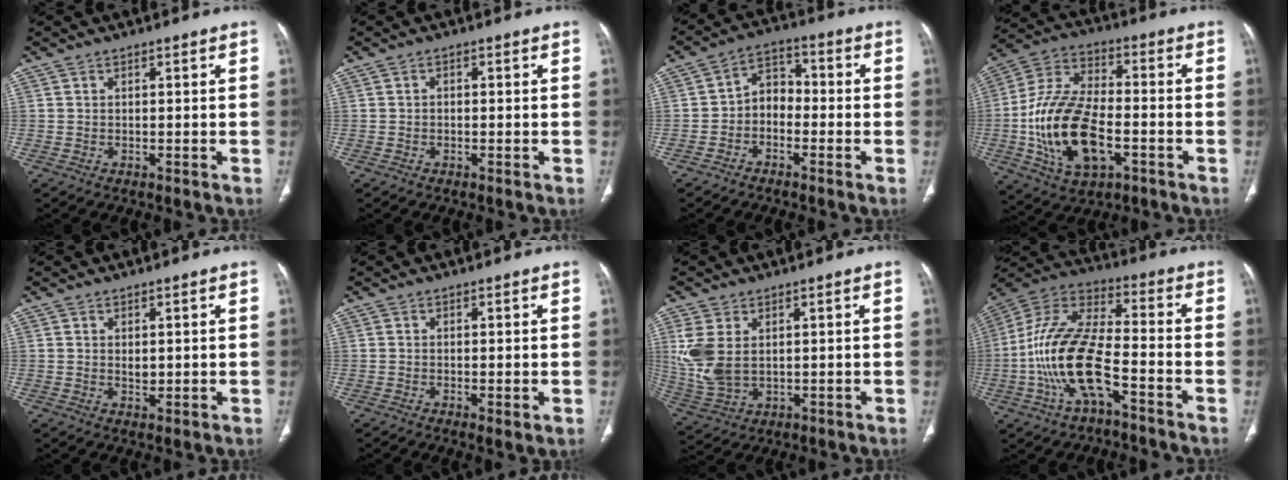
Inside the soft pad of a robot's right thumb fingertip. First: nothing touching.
{"total": 0.7, "force": [-0.2, 0.6, 0.4], "torque": [-0.003, 0.003, -0.007]}
{"total": 6.0, "force": [-1.9, 4.4, 3.5], "torque": [-0.036, 0.034, -0.048]}
{"total": 19.2, "force": [-4.7, 10.5, 15.4], "torque": [-0.293, 0.021, -0.081]}
{"total": 1.8, "force": [0.4, 1.0, 1.4], "torque": [-0.020, -0.007, 0.011]}
{"total": 1.9, "force": [-0.4, 0.6, 1.7], "torque": [-0.035, -0.009, -0.007]}
{"total": 9.3, "force": [2.0, 5.9, 6.9], "torque": [-0.163, -0.007, 0.055]}
{"total": 17.2, "force": [-5.8, 7.1, 14.6], "torque": [-0.298, 0.049, -0.109]}